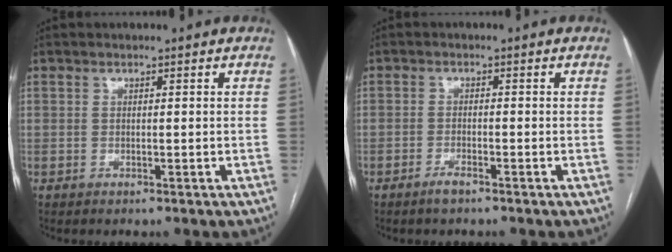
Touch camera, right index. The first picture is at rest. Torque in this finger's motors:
{"motor_torque": [0.16, 0.03, 0.12, 0.03]}